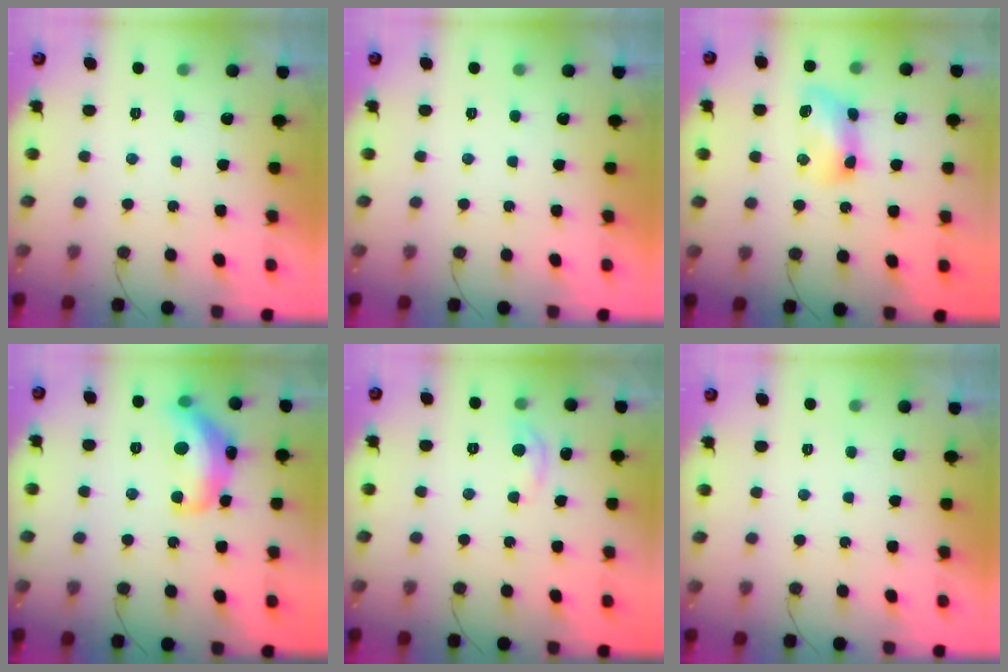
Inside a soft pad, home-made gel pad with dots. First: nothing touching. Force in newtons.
{"total": 0.0}
{"total": 10.4, "press": 10.4, "slide": 0.2}
{"total": 15.7, "press": 15.7, "slide": 0.9}
{"total": 4.1, "press": 4.1, "slide": 0.5}
{"total": 0.0}